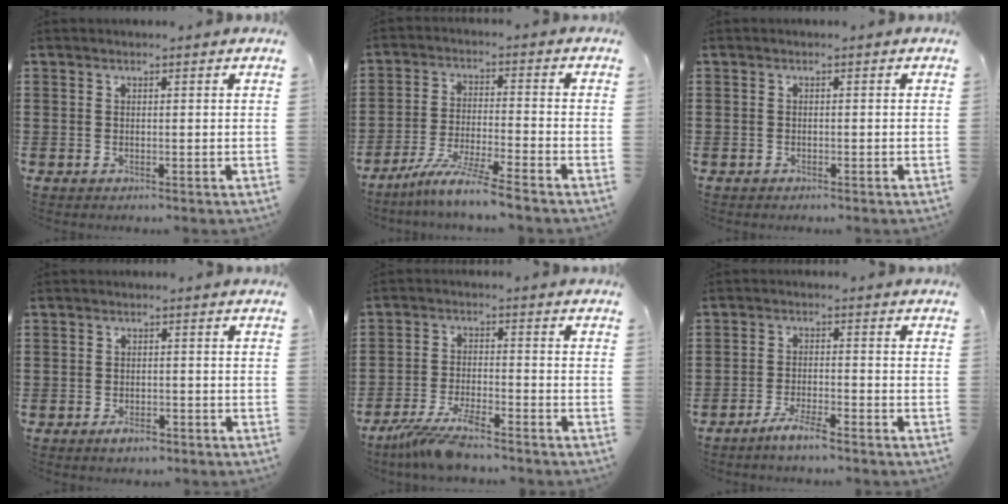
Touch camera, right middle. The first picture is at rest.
{"total": 7.2, "force": [-6.4, -0.6, 3.4], "torque": [-0.068, -0.016, -0.124]}
{"total": 0.7, "force": [-0.6, 0.3, 0.0], "torque": [-0.001, 0.003, -0.014]}
{"total": 2.3, "force": [-1.9, 1.2, 0.7], "torque": [-0.015, 0.003, -0.037]}
{"total": 6.7, "force": [-5.5, 0.9, 3.7], "torque": [-0.093, -0.015, -0.108]}
{"total": 3.5, "force": [-3.0, 0.3, 1.7], "torque": [-0.036, 0.002, -0.059]}